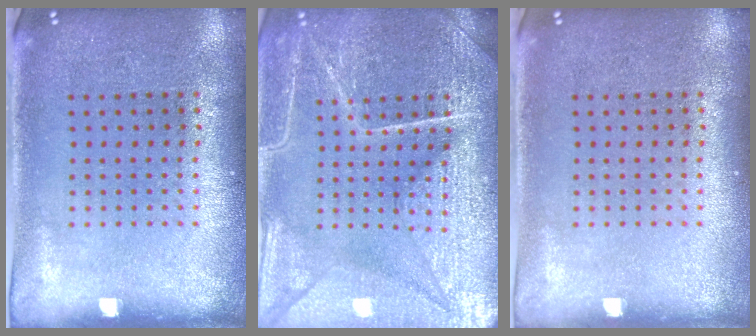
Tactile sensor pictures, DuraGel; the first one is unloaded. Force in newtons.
{"total": 7.3, "press": 7.2, "slide": 0.9}
{"total": 0.0}